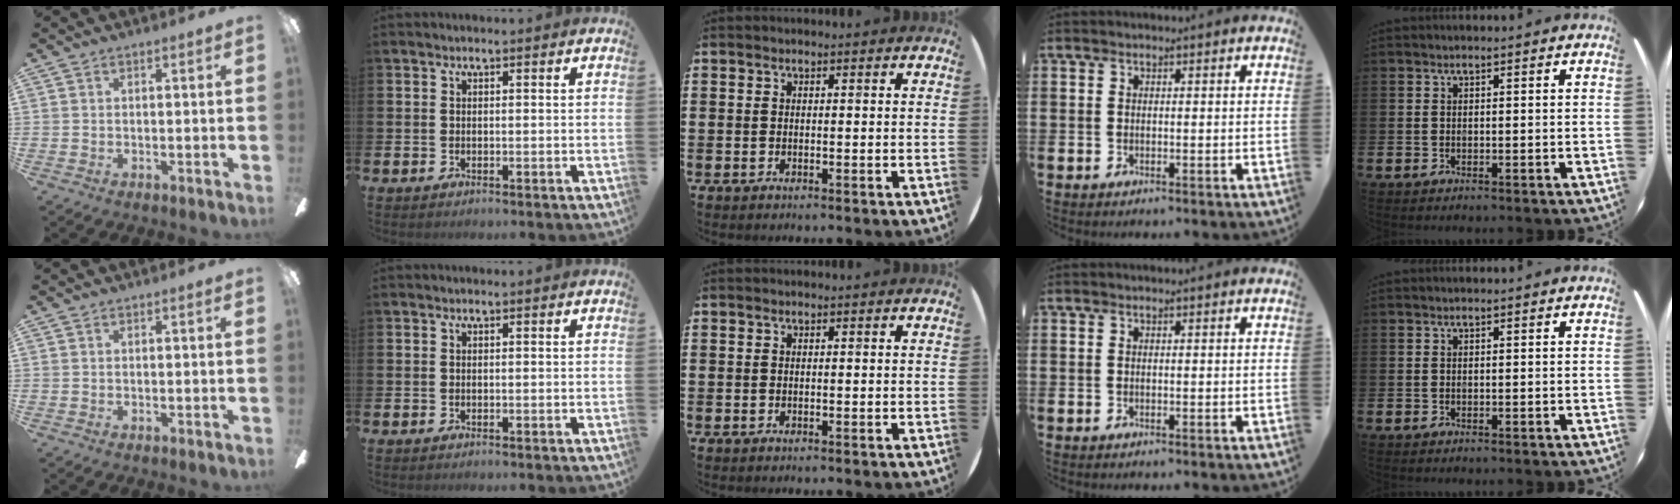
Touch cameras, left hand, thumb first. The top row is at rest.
{}